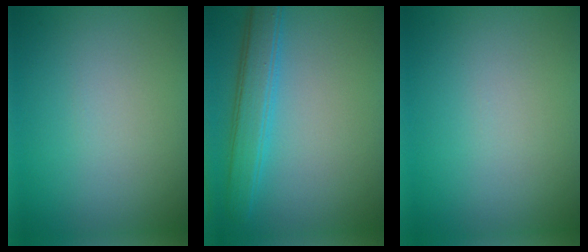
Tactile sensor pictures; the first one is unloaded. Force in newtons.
{"total": 4.7, "press": 4.7, "slide": 0.1}
{"total": 0.0}